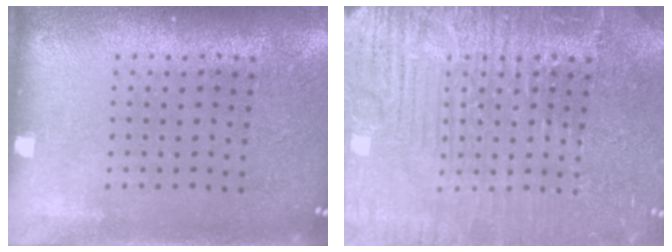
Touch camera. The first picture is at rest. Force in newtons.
{"total": 6.4, "press": 6.3, "slide": 0.8}